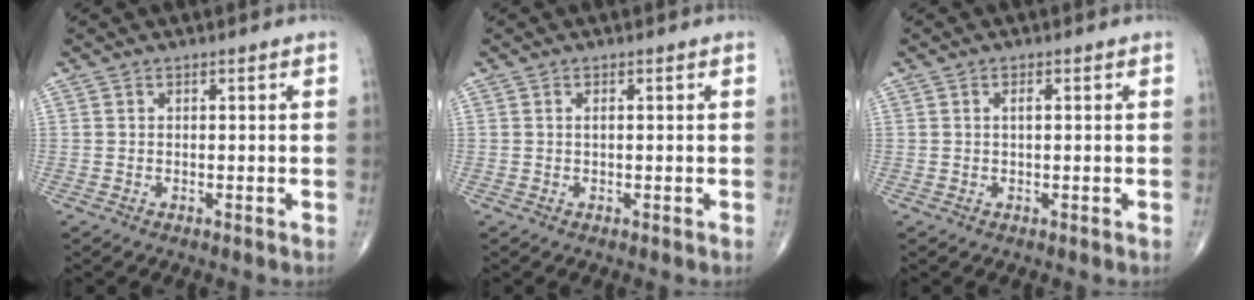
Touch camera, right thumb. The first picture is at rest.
{"total": 0.5, "force": [0.1, 0.2, 0.5], "torque": [-0.007, 0.001, 0.000]}
{"total": 1.1, "force": [0.2, 0.3, 1.0], "torque": [-0.015, 0.002, 0.001]}